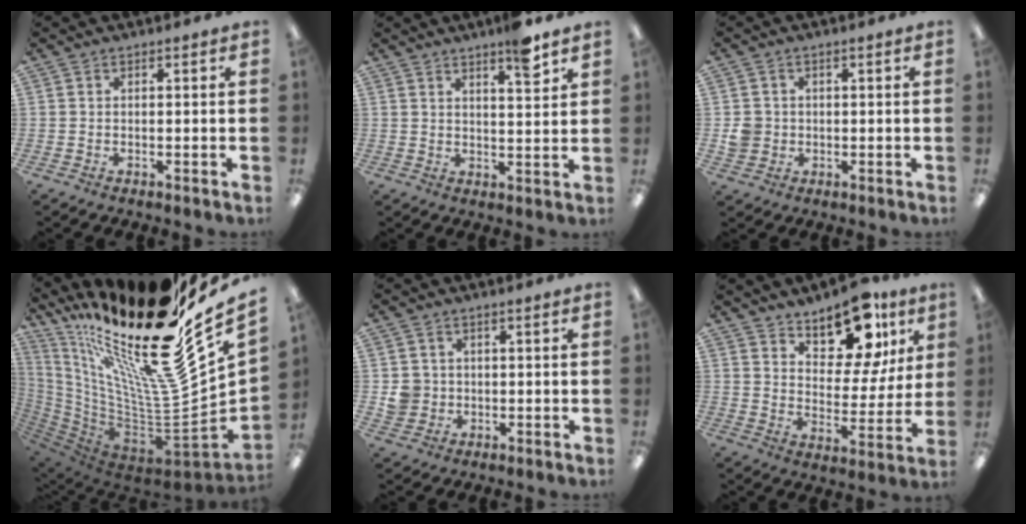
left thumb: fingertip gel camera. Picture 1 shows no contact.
{"total": 6.6, "force": [5.1, 1.2, 4.1], "torque": [-0.055, -0.031, 0.081]}
{"total": 4.0, "force": [-0.1, 3.9, 0.9], "torque": [-0.014, 0.007, 0.000]}
{"total": 28.7, "force": [17.0, 7.2, 21.9], "torque": [-0.298, -0.179, 0.294]}
{"total": 4.5, "force": [0.3, 4.4, 0.9], "torque": [-0.009, 0.006, 0.006]}
{"total": 15.2, "force": [11.2, 7.1, 7.4], "torque": [-0.097, -0.071, 0.196]}